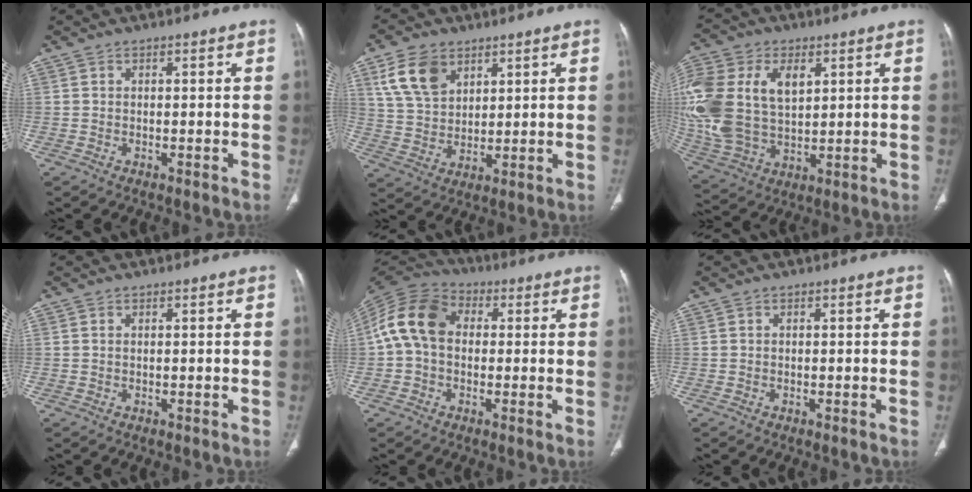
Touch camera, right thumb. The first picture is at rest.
{"total": 10.0, "force": [5.2, 6.6, 5.4], "torque": [-0.086, -0.016, 0.108]}
{"total": 22.1, "force": [5.2, 14.2, 16.1], "torque": [-0.368, 0.005, 0.103]}
{"total": 0.0}
{"total": 11.9, "force": [0.8, 8.8, 7.9], "torque": [-0.147, 0.032, 0.002]}
{"total": 0.0}